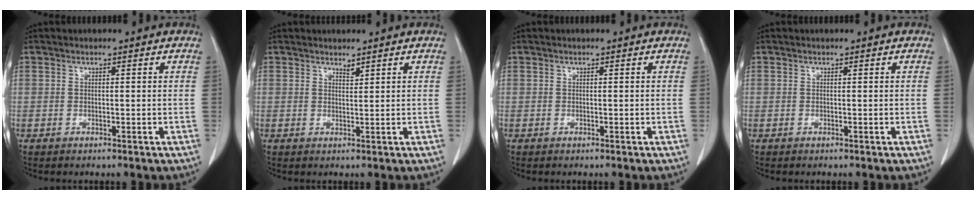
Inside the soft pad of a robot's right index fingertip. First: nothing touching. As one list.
[{"total": 1.3, "force": [1.2, 0.3, 0.5], "torque": [-0.010, -0.006, 0.022]}, {"total": 0.0}, {"total": 0.0}]